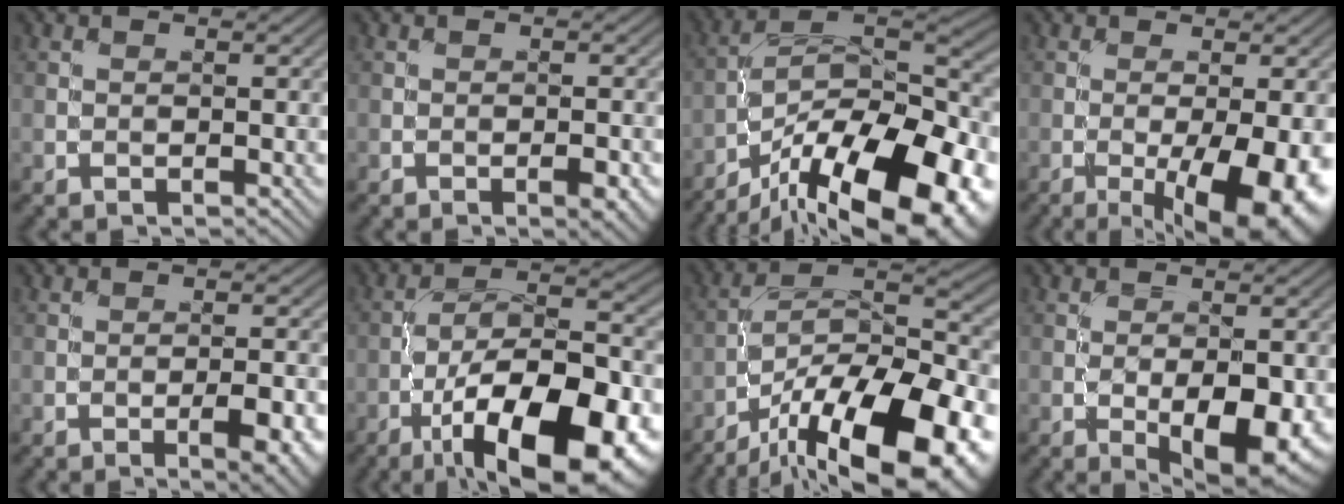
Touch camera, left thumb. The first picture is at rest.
{"total": 2.5, "force": [-1.2, 0.7, 2.1], "torque": [-0.034, 0.002, -0.019]}
{"total": 20.3, "force": [-13.7, 7.5, 12.9], "torque": [-0.186, -0.025, -0.210]}
{"total": 10.6, "force": [-3.9, 3.1, 9.4], "torque": [-0.142, -0.015, -0.045]}
{"total": 5.8, "force": [-2.7, 1.6, 4.9], "torque": [-0.075, 0.008, -0.028]}
{"total": 17.9, "force": [-8.7, 7.0, 14.0], "torque": [-0.221, -0.009, -0.141]}
{"total": 20.2, "force": [-13.3, 7.3, 13.4], "torque": [-0.201, -0.037, -0.210]}
{"total": 7.6, "force": [-2.1, 3.3, 6.6], "torque": [-0.103, -0.013, -0.021]}